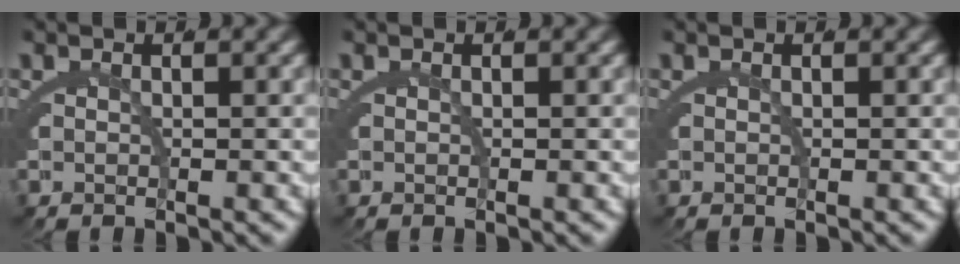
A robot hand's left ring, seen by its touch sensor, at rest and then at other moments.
{"total": 0.0}
{"total": 0.0}